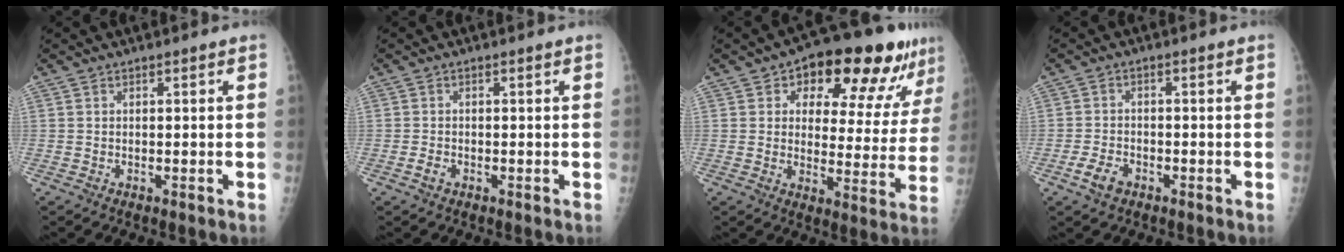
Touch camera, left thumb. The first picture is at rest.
{"total": 1.5, "force": [-0.7, 0.9, 0.8], "torque": [-0.016, 0.001, -0.014]}
{"total": 18.9, "force": [10.8, 8.6, 13.0], "torque": [-0.127, -0.017, 0.150]}
{"total": 3.8, "force": [-2.1, 2.3, 2.1], "torque": [-0.040, 0.009, -0.038]}